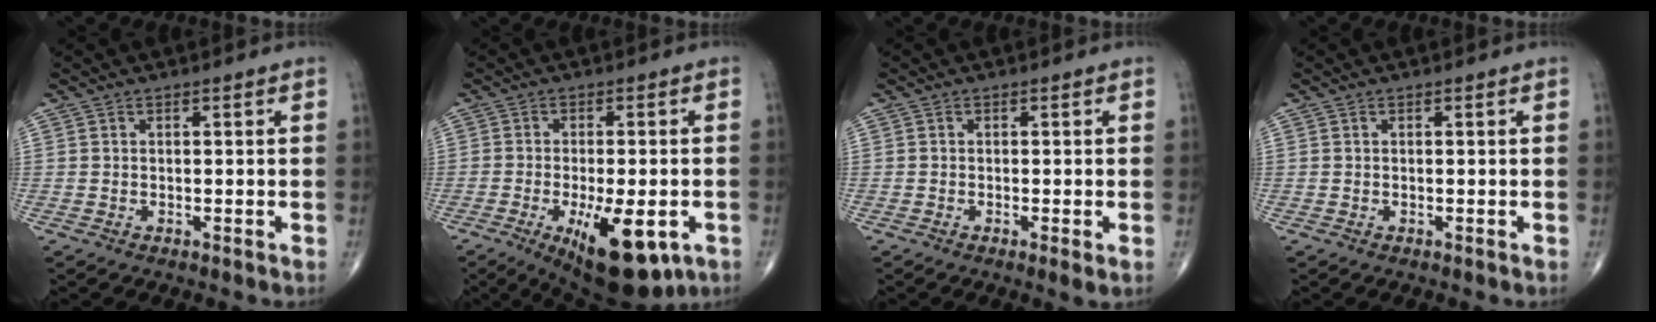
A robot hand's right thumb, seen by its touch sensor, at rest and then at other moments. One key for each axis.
{"total": 14.5, "fx": -5.6, "fy": 5.7, "fz": 12.1, "tx": -0.164, "ty": -0.003, "tz": -0.067}
{"total": 1.8, "fx": -0.5, "fy": 0.2, "fz": 1.7, "tx": -0.037, "ty": -0.009, "tz": -0.013}
{"total": 0.0}